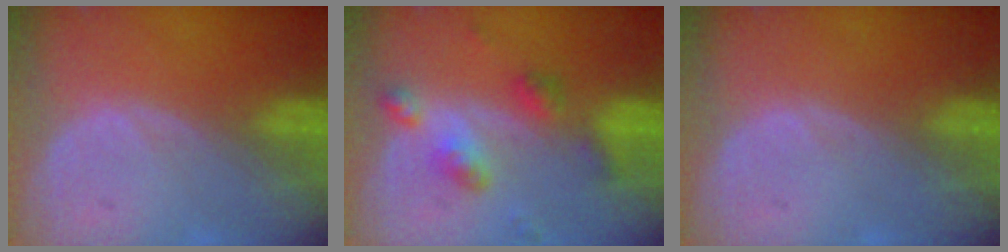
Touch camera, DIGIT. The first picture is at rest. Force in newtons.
{"total": 6.2, "press": 5.5, "slide": 3.0}
{"total": 0.0}